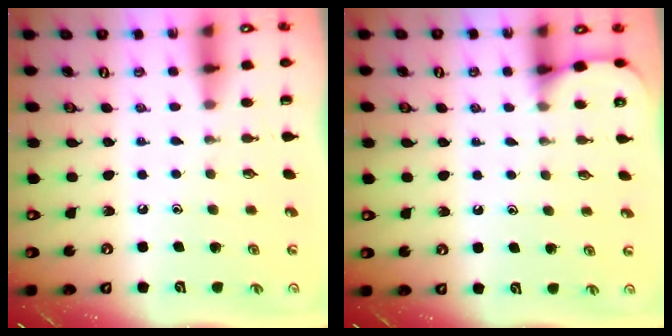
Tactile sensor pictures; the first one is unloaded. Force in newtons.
{"total": 3.5, "press": 3.5, "slide": 0.3}